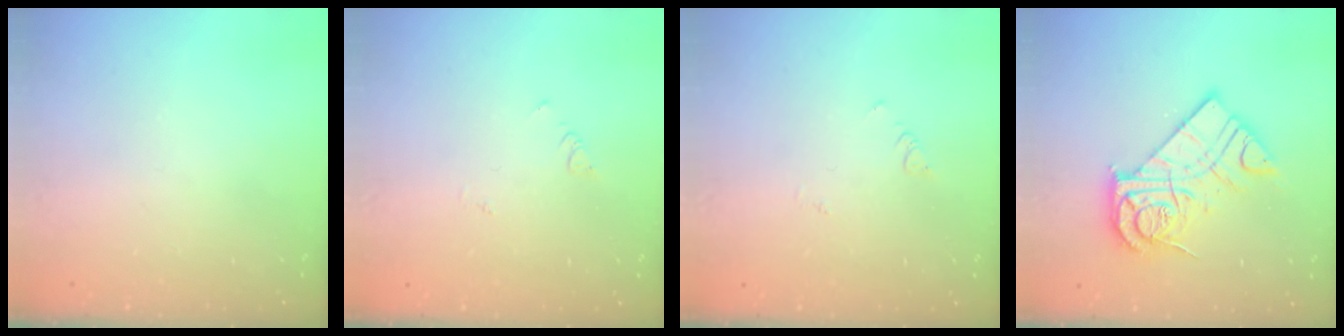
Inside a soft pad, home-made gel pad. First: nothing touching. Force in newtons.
{"total": 1.9, "press": 1.9, "slide": 0.4}
{"total": 1.9, "press": 1.9, "slide": 0.4}
{"total": 15.8, "press": 15.7, "slide": 1.3}